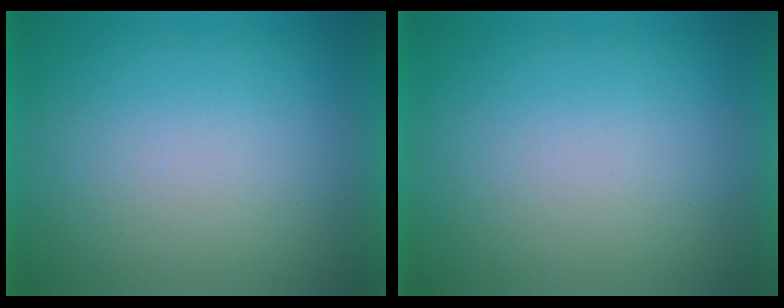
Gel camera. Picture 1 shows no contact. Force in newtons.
{"total": 1.3}